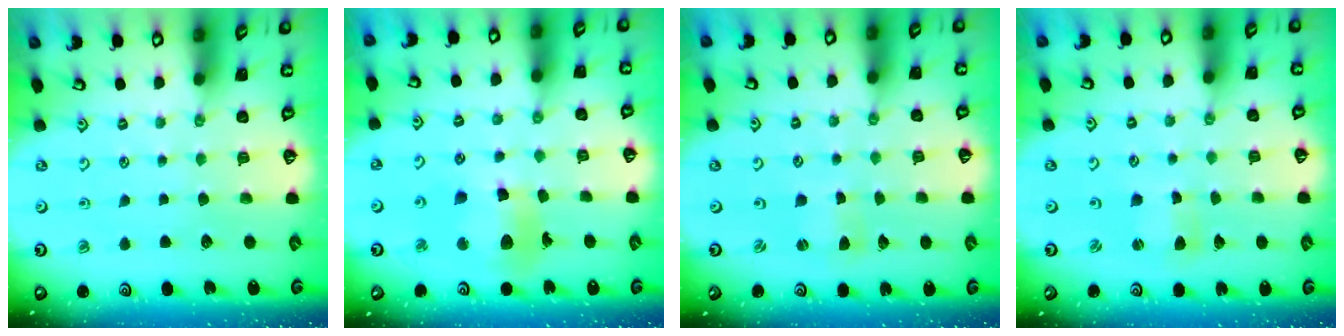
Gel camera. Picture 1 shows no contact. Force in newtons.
{"total": 12.1, "press": 12.0, "slide": 1.2}
{"total": 0.9, "press": 0.9, "slide": 0.2}
{"total": 2.5, "press": 2.5, "slide": 0.3}